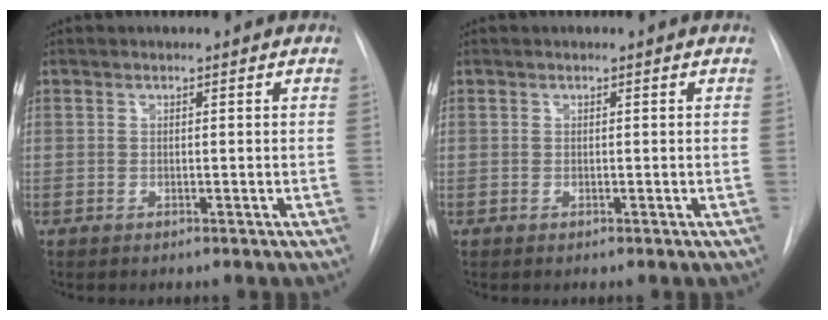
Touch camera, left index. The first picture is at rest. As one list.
[{"total": 0.0}]